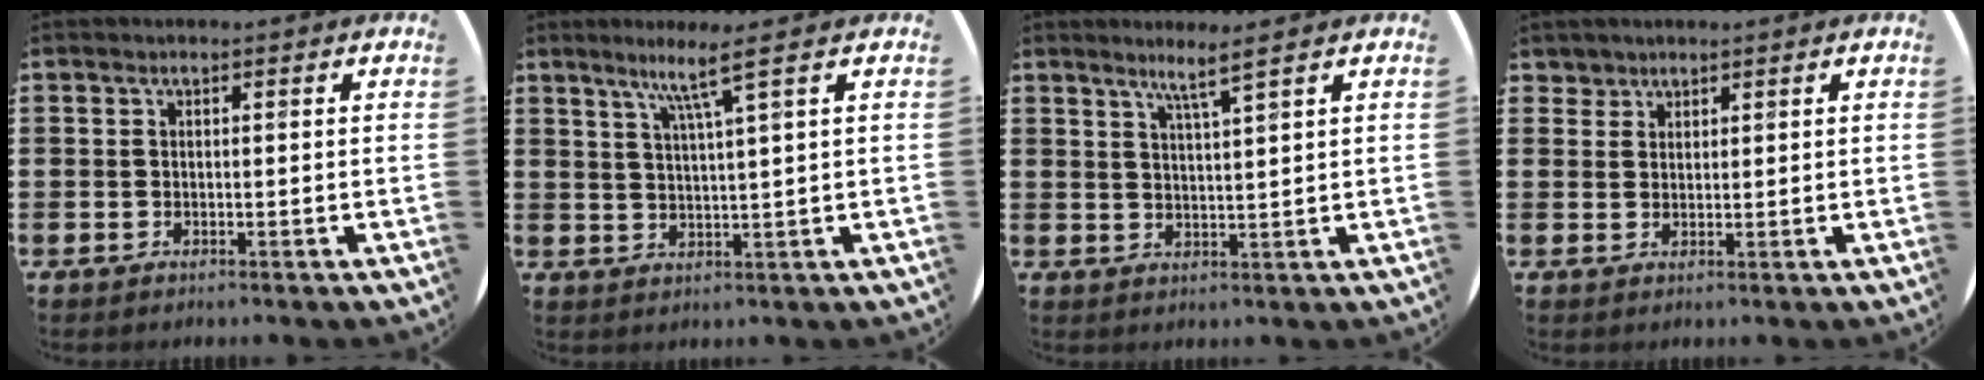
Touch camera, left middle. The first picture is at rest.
{"total": 4.9, "force": [3.0, -0.8, 3.8], "torque": [-0.080, 0.003, 0.047]}
{"total": 3.4, "force": [2.8, -0.7, 1.7], "torque": [-0.037, -0.006, 0.048]}
{"total": 1.9, "force": [1.6, 1.0, -0.1], "torque": [0.007, 0.000, 0.032]}